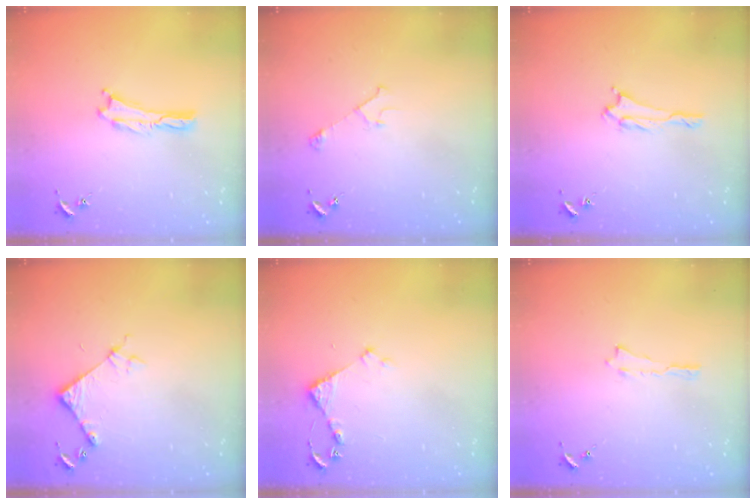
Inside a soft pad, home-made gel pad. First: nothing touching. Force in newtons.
{"total": 2.9, "press": 2.9, "slide": 0.3}
{"total": 1.7, "press": 1.7, "slide": 0.3}
{"total": 4.4, "press": 4.4, "slide": 0.4}
{"total": 3.1, "press": 3.1, "slide": 0.3}
{"total": 0.0}